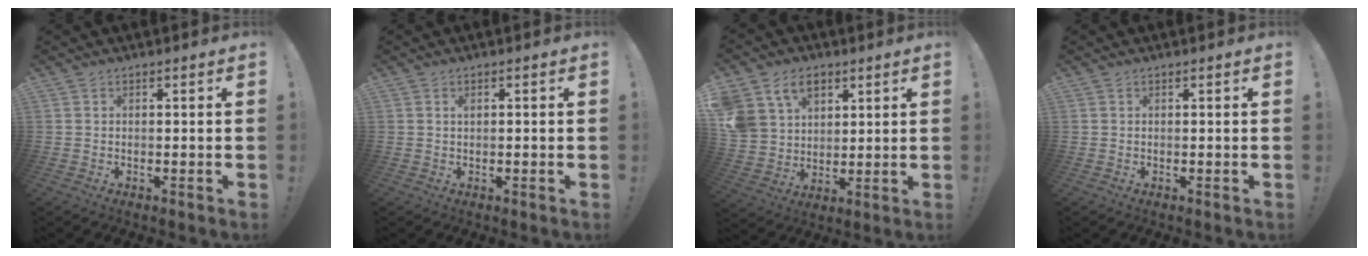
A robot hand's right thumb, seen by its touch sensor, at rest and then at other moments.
{"total": 0.6, "force": [0.3, 0.4, 0.3], "torque": [-0.006, 0.005, 0.005]}
{"total": 12.9, "force": [6.8, 9.5, 5.5], "torque": [-0.088, -0.035, 0.138]}
{"total": 0.0}